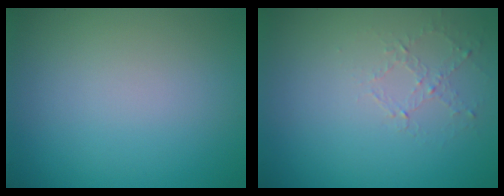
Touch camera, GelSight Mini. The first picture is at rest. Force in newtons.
{"total": 1.0, "press": 0.4, "slide": 0.9}